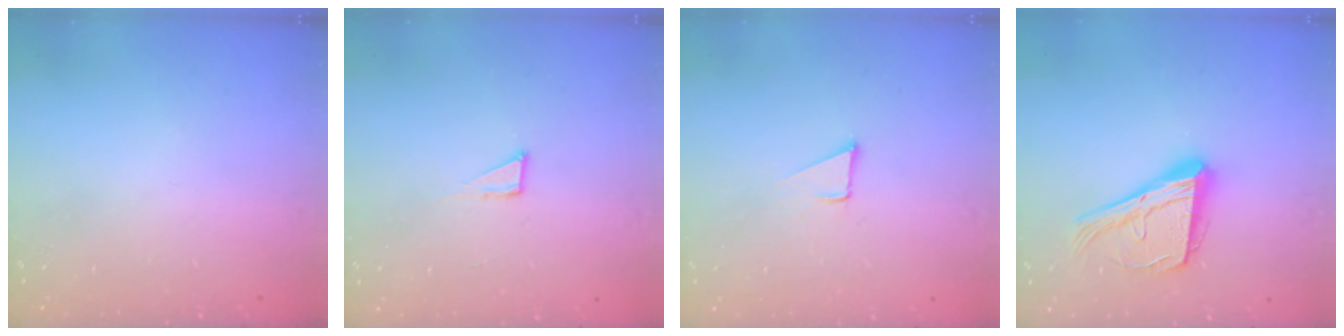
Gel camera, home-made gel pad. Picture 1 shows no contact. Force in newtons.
{"total": 2.8, "press": 2.8, "slide": 0.2}
{"total": 3.6, "press": 3.6, "slide": 0.3}
{"total": 17.9, "press": 17.8, "slide": 1.9}